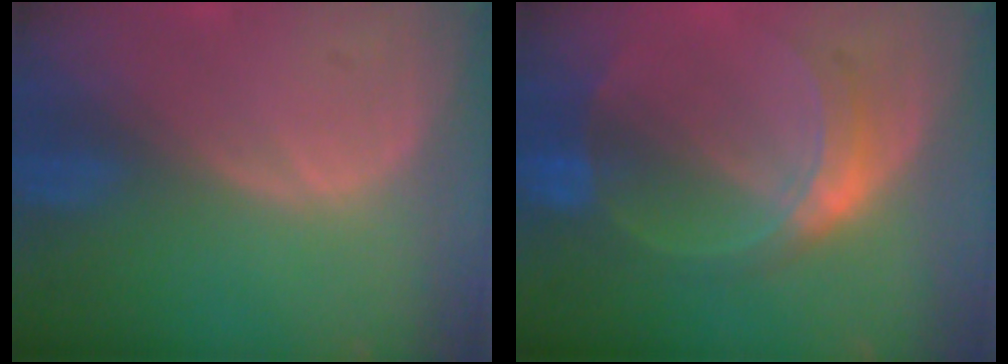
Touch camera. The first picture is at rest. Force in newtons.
{"total": 6.3, "press": 6.3, "slide": 0.1}